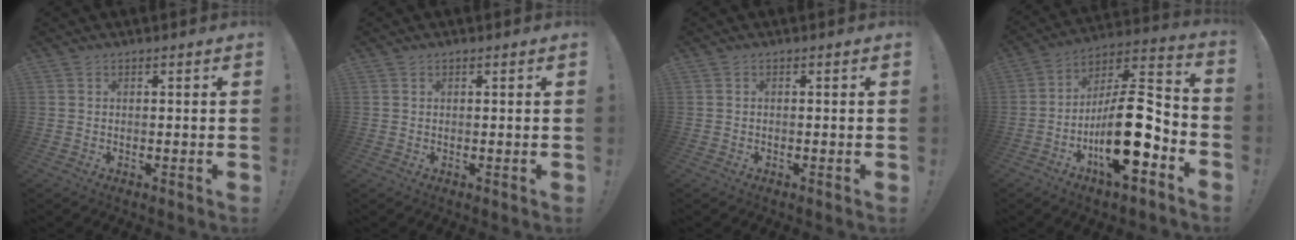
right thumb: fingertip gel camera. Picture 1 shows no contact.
{"total": 0.0}
{"total": 0.0}
{"total": 20.7, "force": [-6.7, 7.7, 18.0], "torque": [-0.312, 0.038, -0.106]}